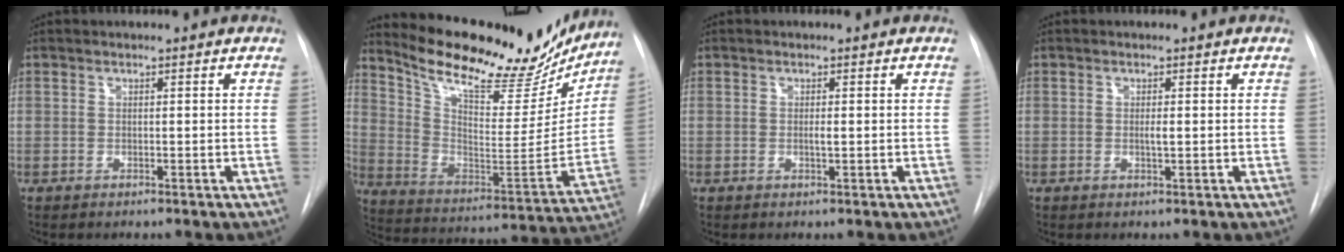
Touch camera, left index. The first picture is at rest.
{"total": 24.3, "force": [20.5, 7.2, 10.9], "torque": [-0.172, -0.026, 0.299]}
{"total": 0.8, "force": [-0.4, 0.0, 0.7], "torque": [-0.016, -0.008, -0.007]}
{"total": 0.9, "force": [-0.4, 0.0, 0.8], "torque": [-0.018, -0.008, -0.007]}